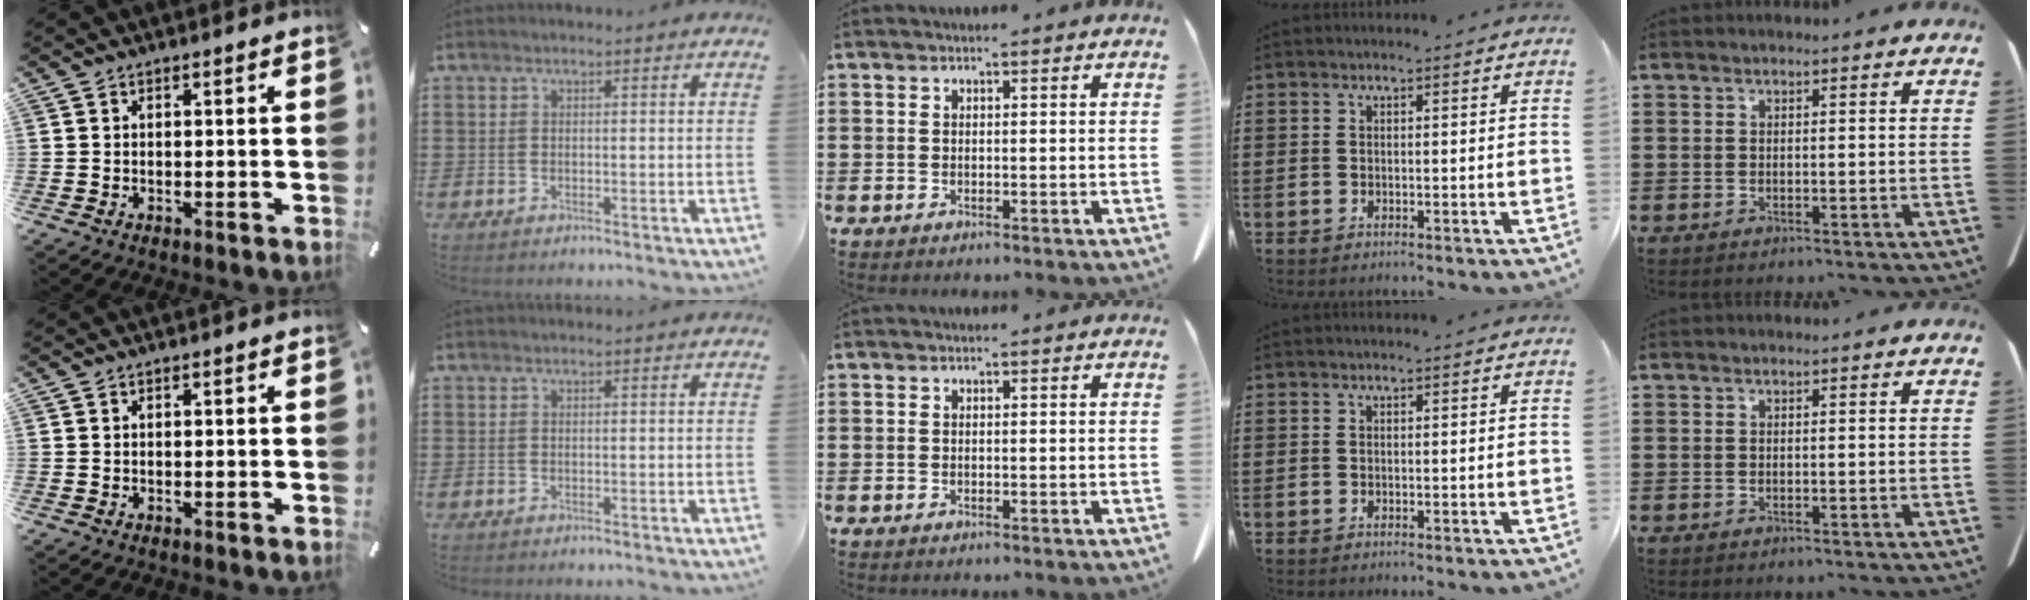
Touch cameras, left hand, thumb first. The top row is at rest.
{}